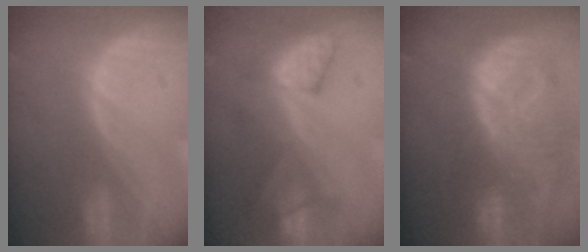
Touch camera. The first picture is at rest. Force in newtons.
{"total": 8.2, "press": 7.9, "slide": 2.4}
{"total": 12.5, "press": 10.8, "slide": 6.4}